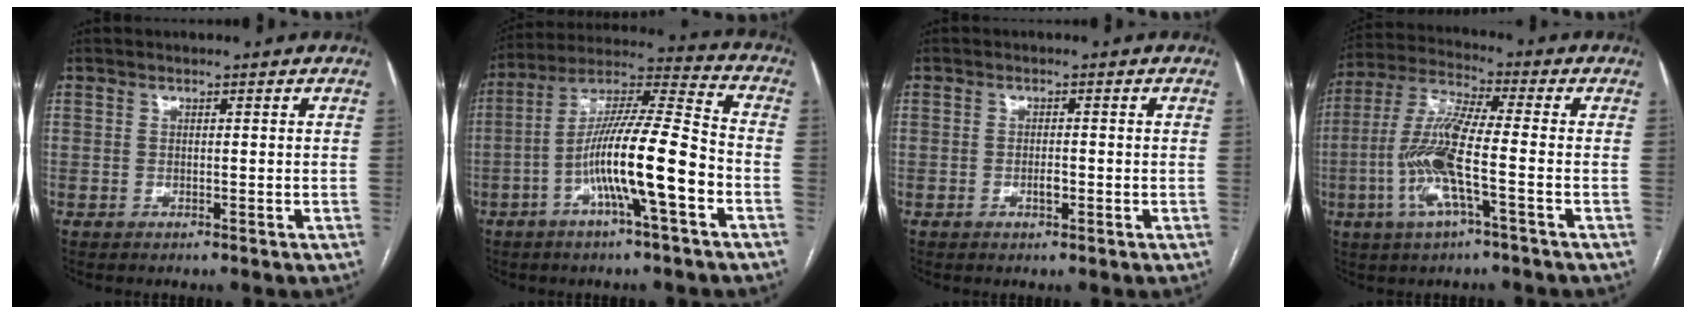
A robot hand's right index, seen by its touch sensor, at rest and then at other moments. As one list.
[{"total": 14.9, "force": [-5.0, 0.9, 14.0], "torque": [-0.253, 0.010, -0.092]}, {"total": 1.6, "force": [-0.5, 0.6, 1.3], "torque": [-0.024, 0.002, -0.009]}, {"total": 11.7, "force": [-2.9, 1.1, 11.3], "torque": [-0.241, 0.002, -0.063]}]